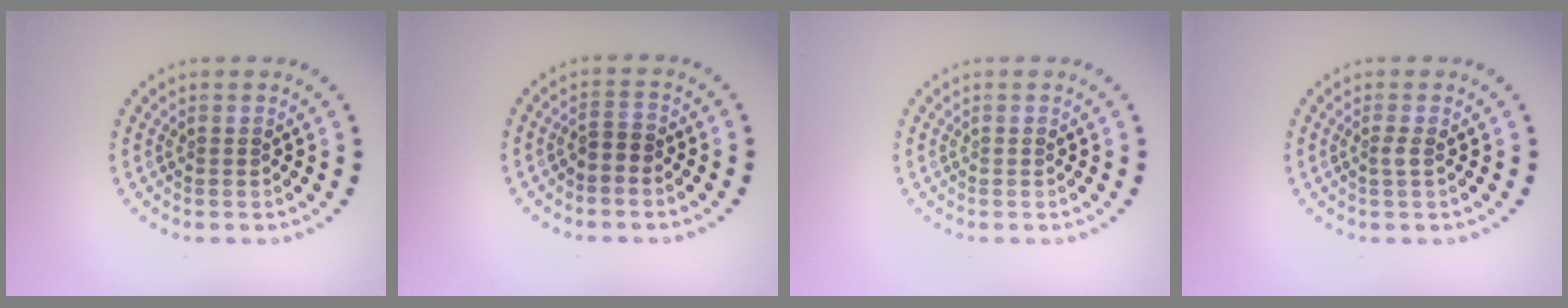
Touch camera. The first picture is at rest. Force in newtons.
{"total": 1.2, "press": 0.9, "slide": 0.8}
{"total": 0.0}
{"total": 0.8, "press": 0.5, "slide": 0.6}